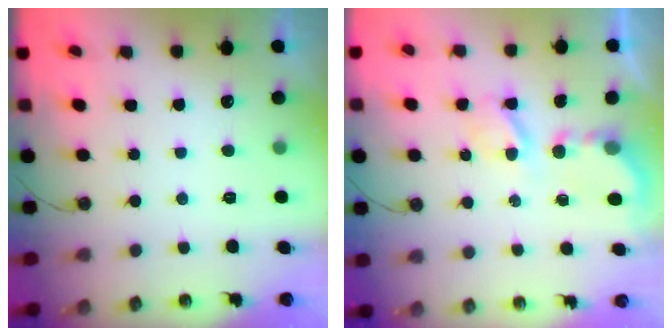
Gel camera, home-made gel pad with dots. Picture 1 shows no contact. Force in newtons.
{"total": 5.3, "press": 5.3, "slide": 0.3}